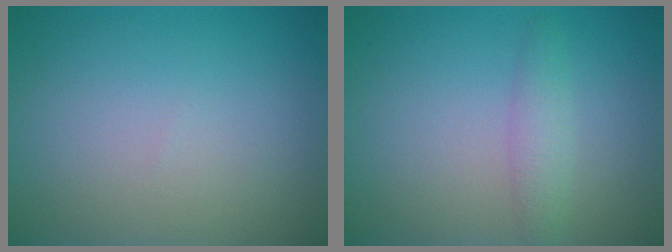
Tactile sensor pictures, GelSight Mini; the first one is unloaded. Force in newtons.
{"total": 1.9, "press": 1.9, "slide": 0.1}